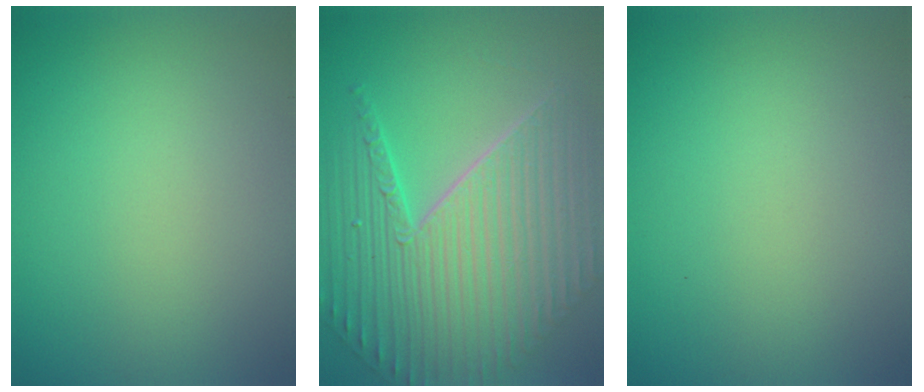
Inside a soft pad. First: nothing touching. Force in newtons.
{"total": 10.5, "press": 7.2, "slide": 7.6}
{"total": 0.0}